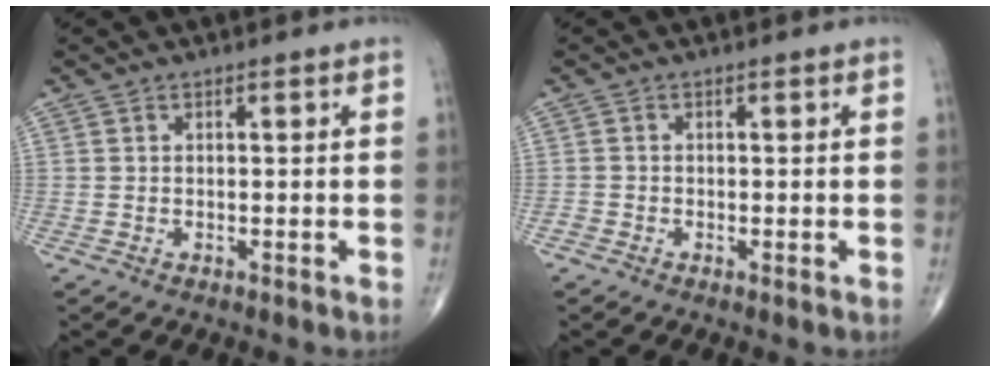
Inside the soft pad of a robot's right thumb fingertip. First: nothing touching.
{"total": 1.0, "force": [-0.5, 0.6, 0.5], "torque": [-0.008, -0.002, -0.016]}